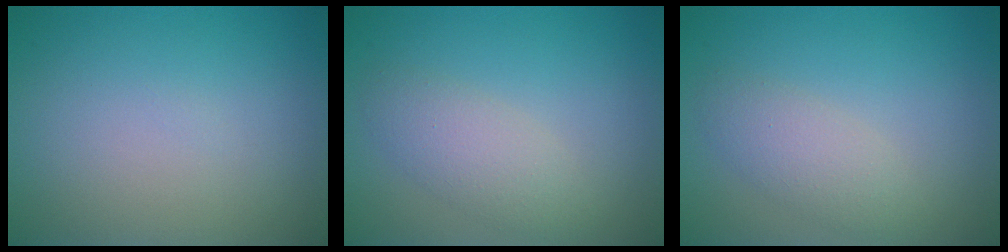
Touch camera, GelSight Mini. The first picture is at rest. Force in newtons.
{"total": 2.9, "press": 2.9, "slide": 0.0}
{"total": 2.5, "press": 2.5, "slide": 0.1}